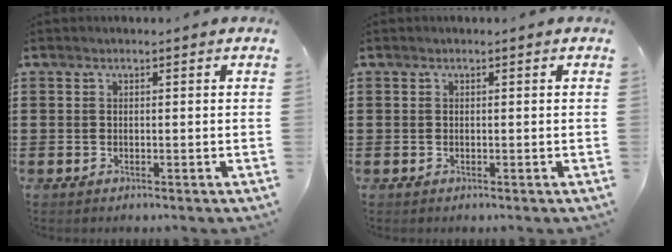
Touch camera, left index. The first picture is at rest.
{"total": 0.0}